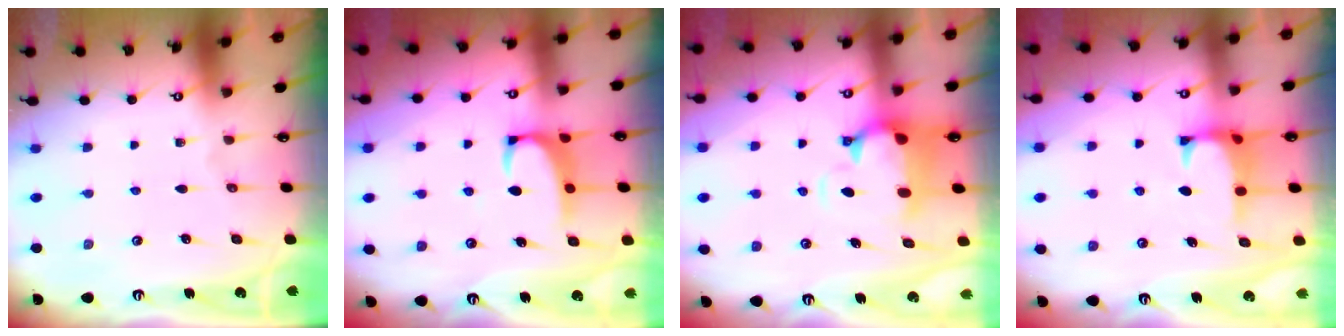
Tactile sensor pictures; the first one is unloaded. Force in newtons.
{"total": 2.4, "press": 2.3, "slide": 0.7}
{"total": 1.7, "press": 0.9, "slide": 1.4}
{"total": 0.9, "press": 0.5, "slide": 0.8}